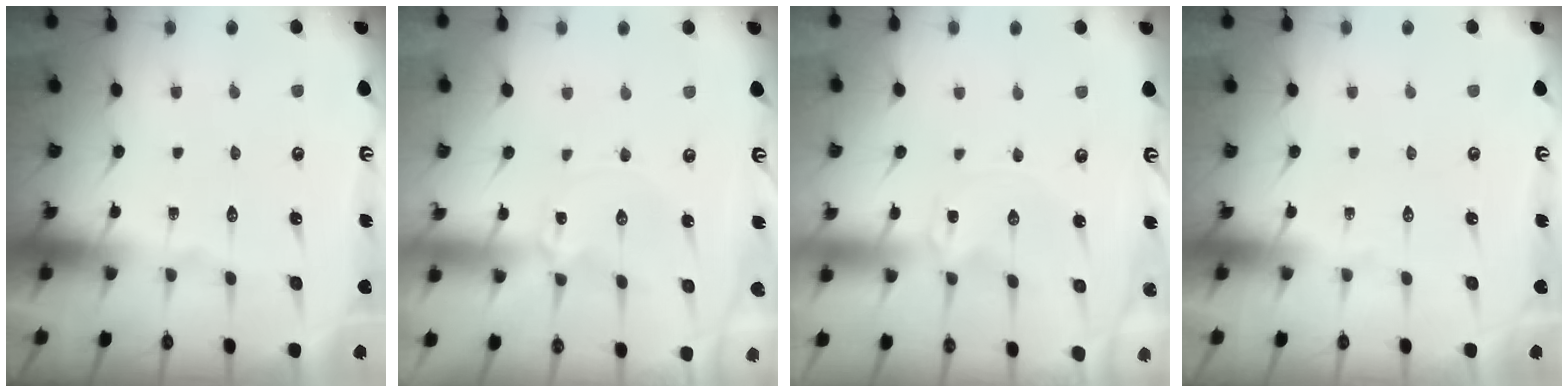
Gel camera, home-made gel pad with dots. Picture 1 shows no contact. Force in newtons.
{"total": 1.3, "press": 1.3, "slide": 0.3}
{"total": 0.0}
{"total": 0.0}